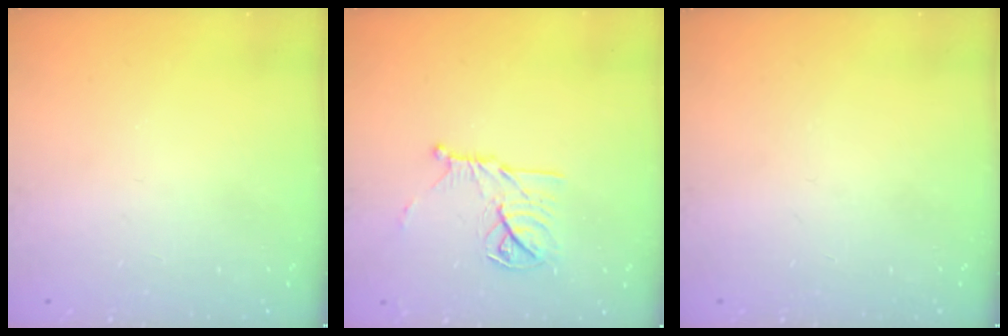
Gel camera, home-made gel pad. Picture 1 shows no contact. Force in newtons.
{"total": 12.4, "press": 12.4, "slide": 0.2}
{"total": 0.0}